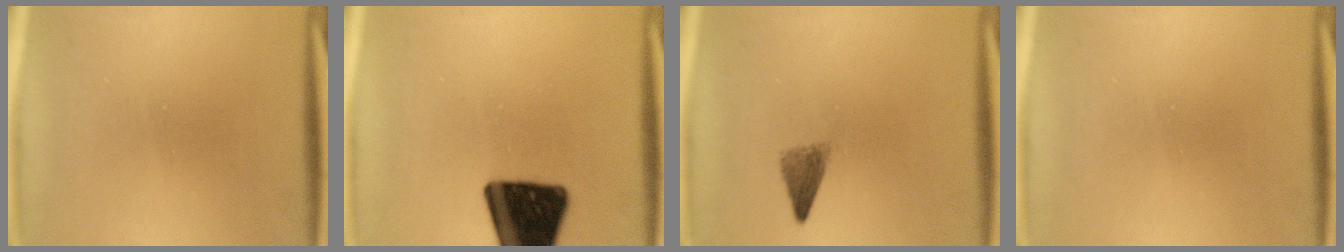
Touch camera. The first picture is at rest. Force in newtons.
{"total": 18.6}
{"total": 2.5}
{"total": 0.0}